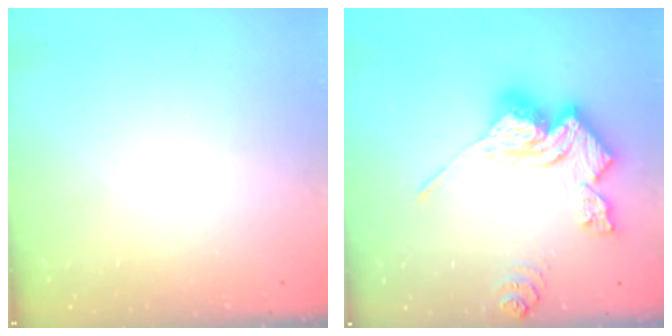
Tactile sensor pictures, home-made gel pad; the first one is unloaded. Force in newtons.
{"total": 18.2, "press": 18.1, "slide": 2.0}